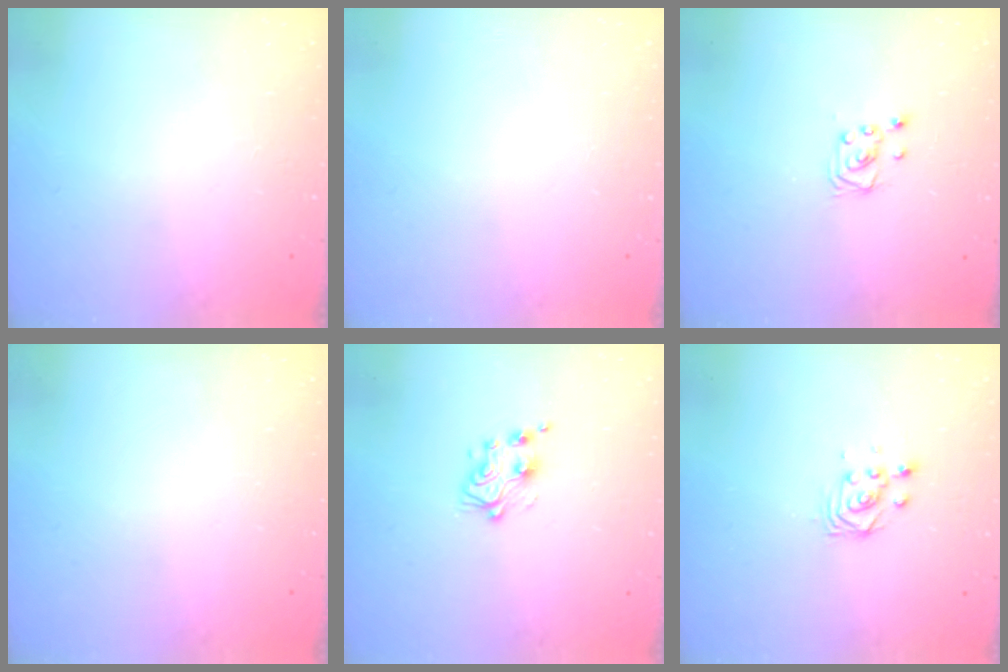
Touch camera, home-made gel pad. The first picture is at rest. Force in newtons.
{"total": 0.0}
{"total": 2.0, "press": 2.0, "slide": 0.2}
{"total": 0.0}
{"total": 5.9, "press": 5.9, "slide": 0.5}
{"total": 2.9, "press": 2.9, "slide": 0.4}